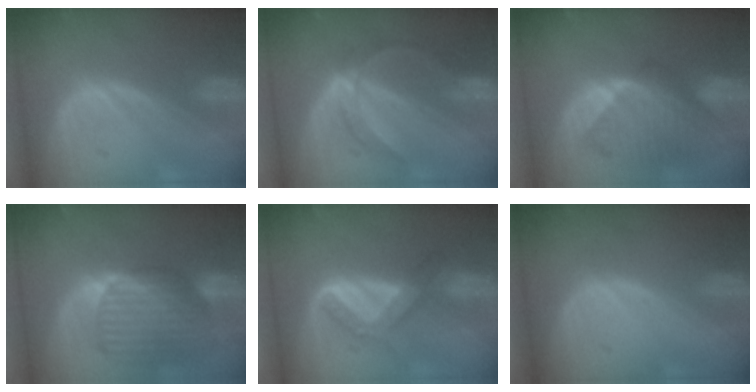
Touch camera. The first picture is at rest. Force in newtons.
{"total": 5.2, "press": 5.2, "slide": 0.5}
{"total": 9.0, "press": 8.1, "slide": 3.9}
{"total": 9.9, "press": 8.5, "slide": 5.0}
{"total": 5.2, "press": 5.1, "slide": 1.4}
{"total": 0.0}